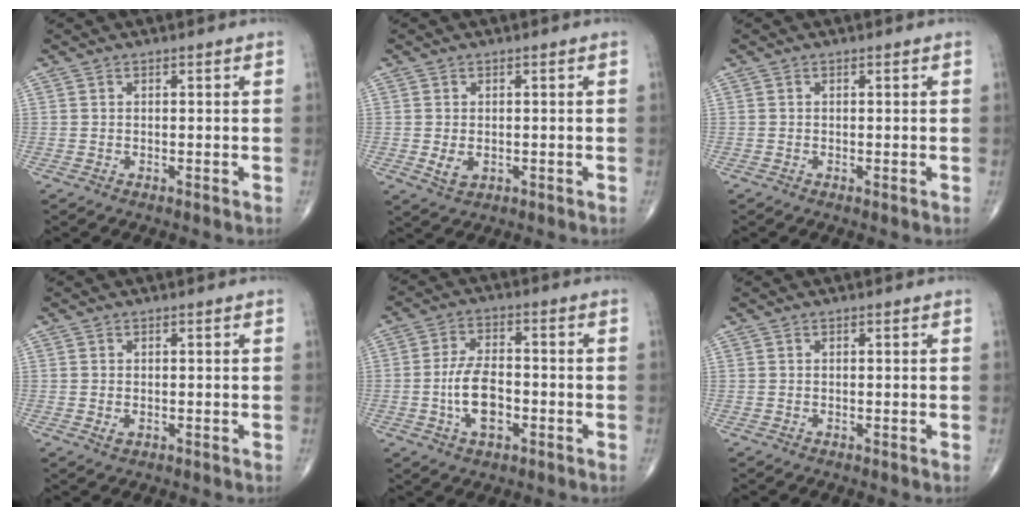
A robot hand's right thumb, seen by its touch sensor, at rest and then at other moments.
{"total": 2.7, "force": [-0.3, 1.9, 2.0], "torque": [-0.032, -0.004, 0.000]}
{"total": 0.0}
{"total": 1.2, "force": [-0.1, 0.8, 0.9], "torque": [-0.015, 0.000, 0.000]}
{"total": 8.6, "force": [-2.2, 4.6, 7.0], "torque": [-0.126, 0.017, -0.042]}
{"total": 0.0}